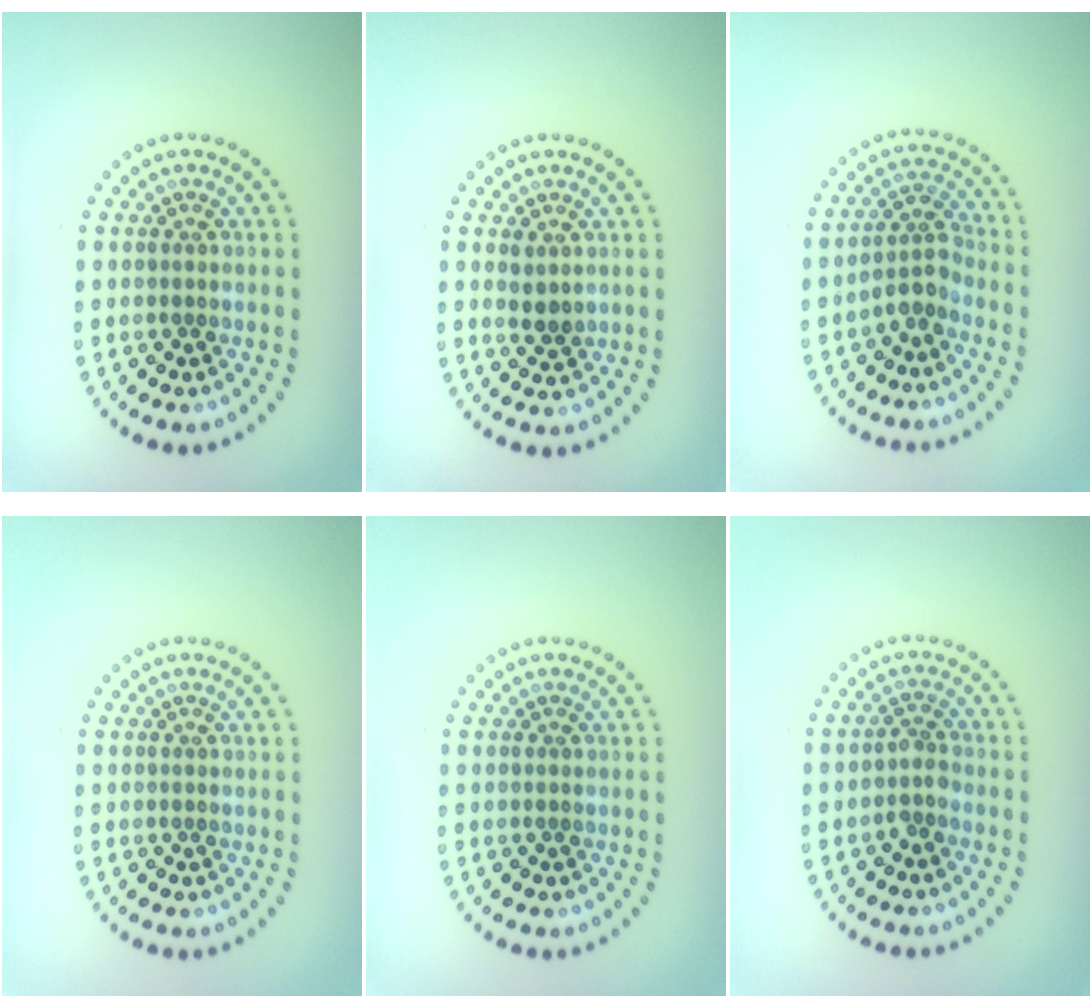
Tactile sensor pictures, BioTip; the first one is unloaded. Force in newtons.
{"total": 1.6, "press": 1.4, "slide": 0.7}
{"total": 2.5, "press": 2.0, "slide": 1.5}
{"total": 0.0}
{"total": 0.0}
{"total": 1.7, "press": 1.3, "slide": 1.1}